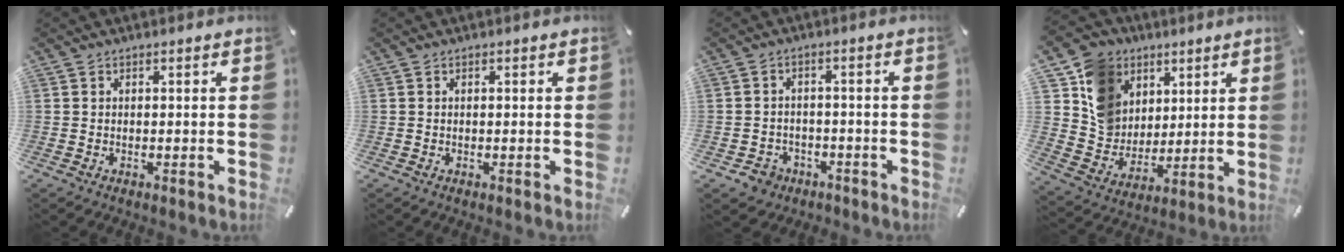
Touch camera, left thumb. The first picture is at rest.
{"total": 0.0}
{"total": 4.3, "force": [-2.3, 3.5, 1.0], "torque": [-0.022, 0.011, -0.044]}
{"total": 13.3, "force": [4.7, 12.0, 3.5], "torque": [-0.068, -0.021, 0.099]}